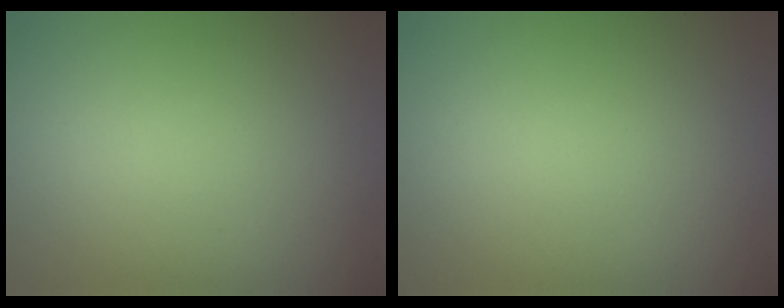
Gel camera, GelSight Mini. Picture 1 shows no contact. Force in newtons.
{"total": 0.0}